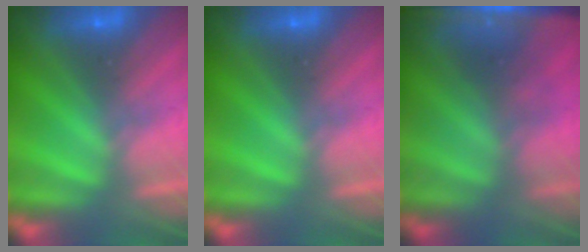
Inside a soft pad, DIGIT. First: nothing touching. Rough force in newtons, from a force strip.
{"total": 0.0}
{"total": 4.6}